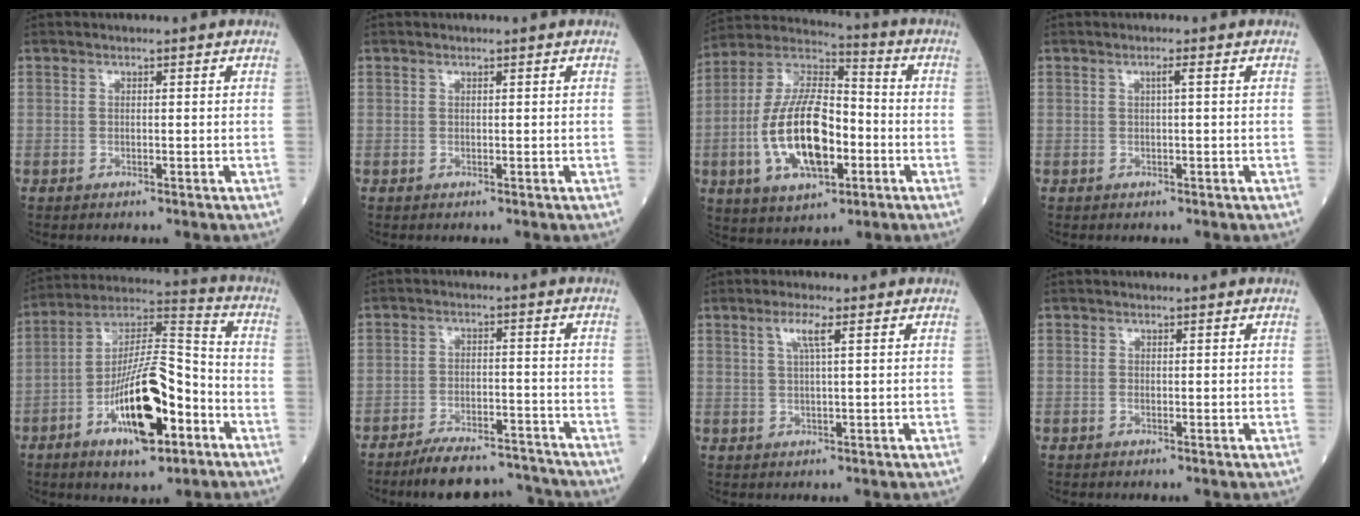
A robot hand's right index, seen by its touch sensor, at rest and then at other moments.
{"total": 0.0}
{"total": 17.2, "force": [-4.0, 7.2, 15.1], "torque": [-0.306, 0.009, -0.071]}
{"total": 0.9, "force": [0.1, -0.2, 0.9], "torque": [-0.015, 0.003, 0.002]}
{"total": 17.5, "force": [-6.8, 5.0, 15.3], "torque": [-0.281, 0.010, -0.110]}
{"total": 10.5, "force": [-9.9, 2.1, 2.9], "torque": [-0.038, 0.013, -0.155]}
{"total": 3.0, "force": [1.3, -0.1, 2.7], "torque": [-0.059, 0.005, 0.026]}
{"total": 0.0}